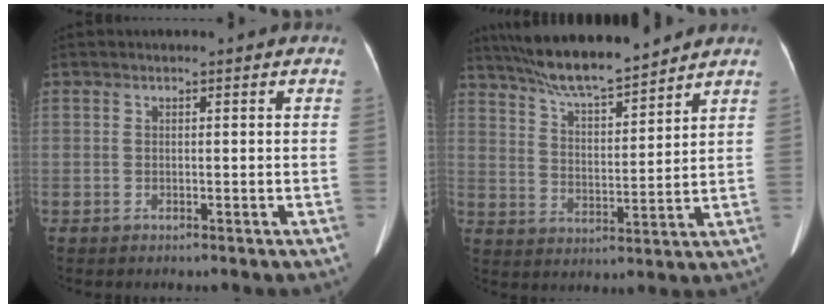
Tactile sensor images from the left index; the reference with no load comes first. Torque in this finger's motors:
{"motor_torque": [0.77, -1.08, 0.11, 0.13]}